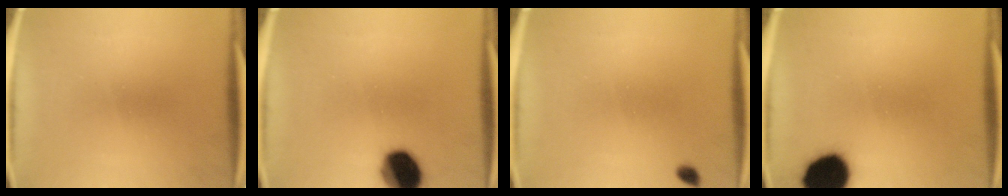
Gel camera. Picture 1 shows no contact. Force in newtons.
{"total": 11.6}
{"total": 1.1}
{"total": 14.8}